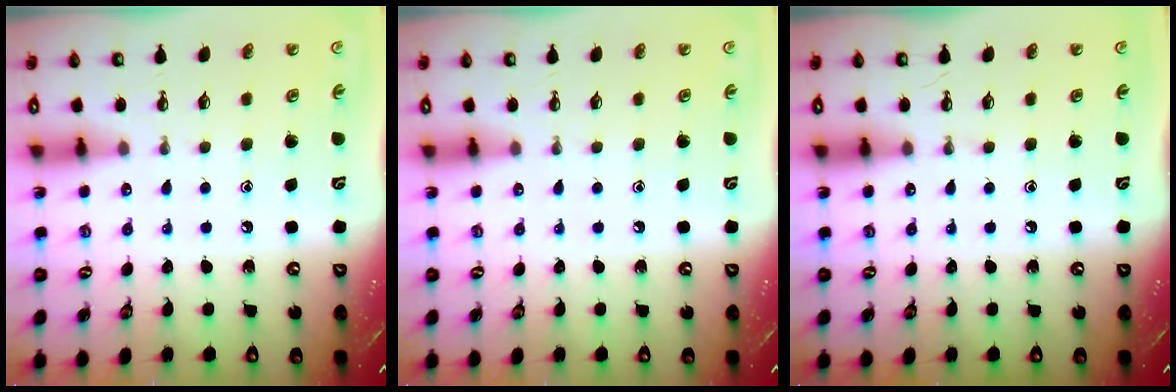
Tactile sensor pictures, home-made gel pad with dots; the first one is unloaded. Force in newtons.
{"total": 0.0}
{"total": 0.0}